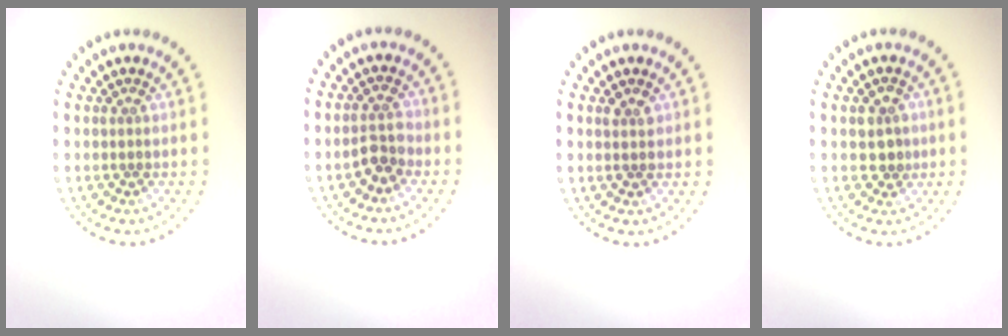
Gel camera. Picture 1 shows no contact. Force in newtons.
{"total": 2.2, "press": 2.1, "slide": 0.7}
{"total": 1.2, "press": 1.2, "slide": 0.1}
{"total": 2.1, "press": 2.0, "slide": 0.6}